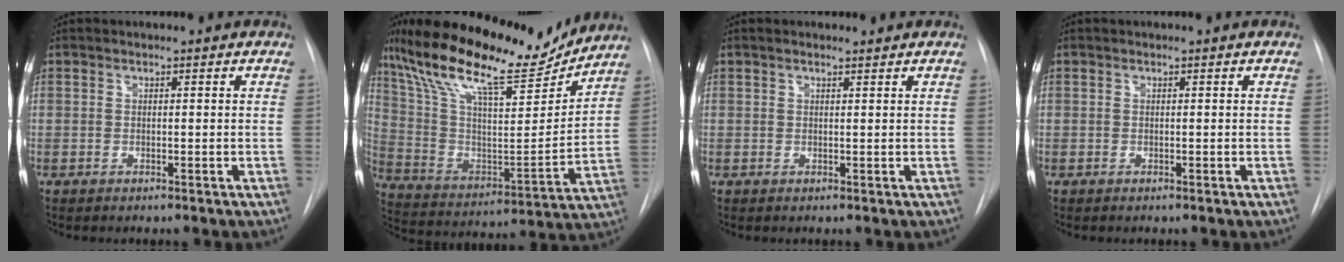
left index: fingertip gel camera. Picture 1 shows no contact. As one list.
[{"total": 23.9, "force": [19.2, 5.4, 13.2], "torque": [-0.244, 0.005, 0.319]}, {"total": 1.6, "force": [1.4, 0.3, 0.6], "torque": [-0.014, 0.016, 0.023]}, {"total": 0.0}]